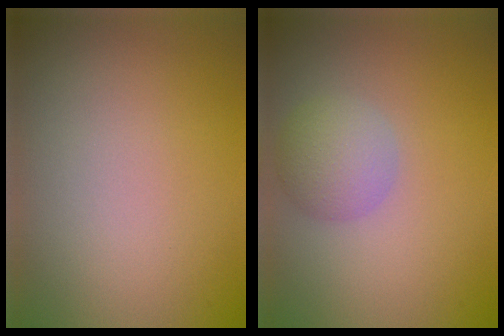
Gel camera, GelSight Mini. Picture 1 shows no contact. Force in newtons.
{"total": 3.0, "press": 3.0, "slide": 0.2}